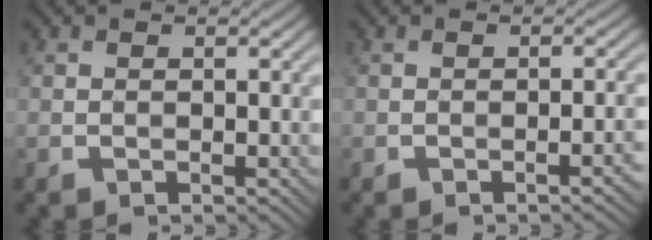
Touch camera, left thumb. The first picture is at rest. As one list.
[{"total": 2.0, "force": [-0.8, 0.3, 1.9], "torque": [-0.023, 0.010, -0.016]}]